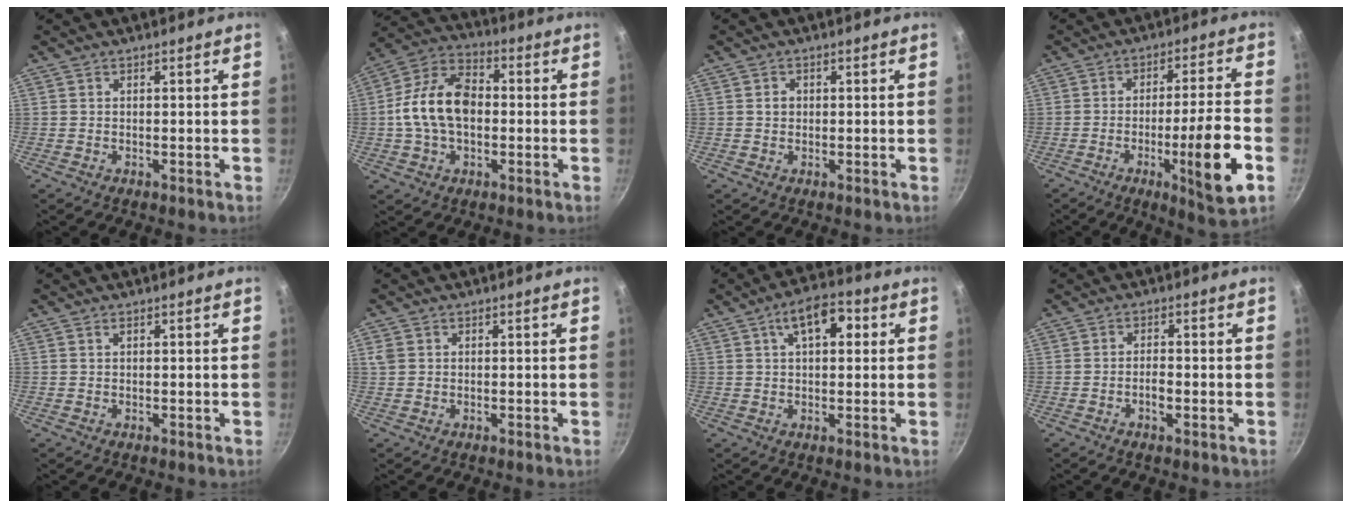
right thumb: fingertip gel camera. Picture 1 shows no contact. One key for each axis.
{"total": 14.1, "fx": -0.4, "fy": 9.2, "fz": 10.7, "tx": -0.172, "ty": 0.032, "tz": -0.021}
{"total": 1.4, "fx": 0.2, "fy": 1.2, "fz": 0.7, "tx": -0.007, "ty": 0.004, "tz": 0.004}
{"total": 14.5, "fx": -4.9, "fy": 1.5, "fz": 13.6, "tx": -0.204, "ty": 0.018, "tz": -0.067}
{"total": 0.5, "fx": 0.4, "fy": 0.2, "fz": 0.4, "tx": -0.005, "ty": 0.001, "tz": 0.006}
{"total": 2.0, "fx": 0.6, "fy": 1.7, "fz": 0.9, "tx": -0.017, "ty": 0.003, "tz": 0.012}
{"total": 8.7, "fx": 2.7, "fy": 4.4, "fz": 7.0, "tx": -0.089, "ty": 0.012, "tz": 0.032}
{"total": 2.7, "fx": -0.9, "fy": 0.9, "fz": 2.4, "tx": -0.044, "ty": 0.007, "tz": -0.017}